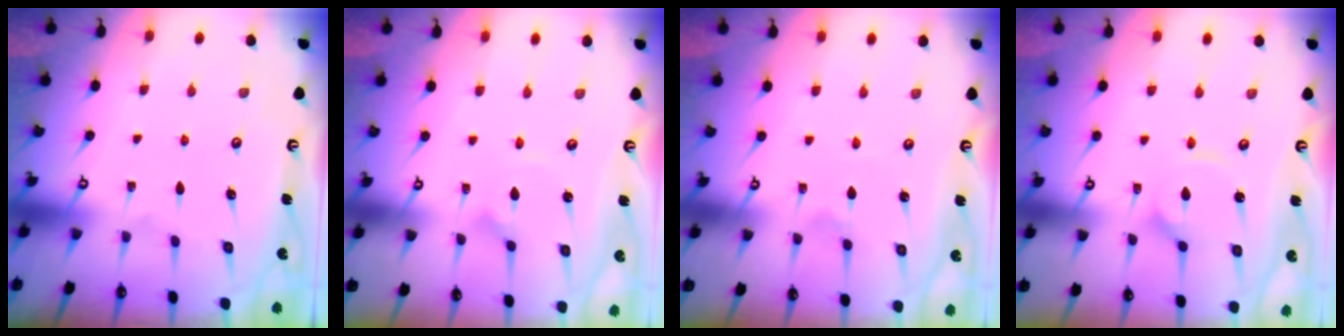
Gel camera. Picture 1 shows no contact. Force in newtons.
{"total": 2.4, "press": 2.4, "slide": 0.2}
{"total": 1.4, "press": 1.4, "slide": 0.1}
{"total": 5.6, "press": 5.6, "slide": 0.5}